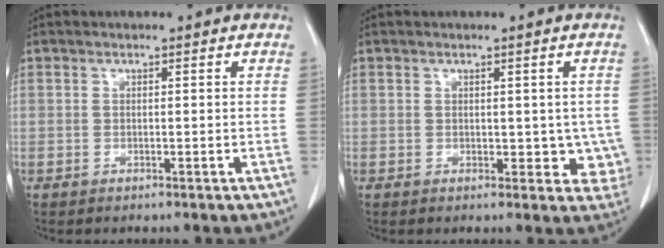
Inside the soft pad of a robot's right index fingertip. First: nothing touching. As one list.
[{"total": 4.2, "force": [0.2, 2.8, 3.2], "torque": [-0.014, 0.000, 0.006]}]